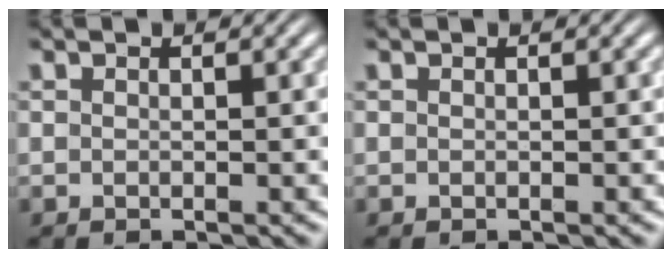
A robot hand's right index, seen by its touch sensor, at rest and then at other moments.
{"total": 0.0}